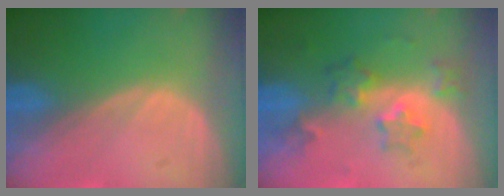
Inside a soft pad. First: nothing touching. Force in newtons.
{"total": 6.1, "press": 5.4, "slide": 2.8}